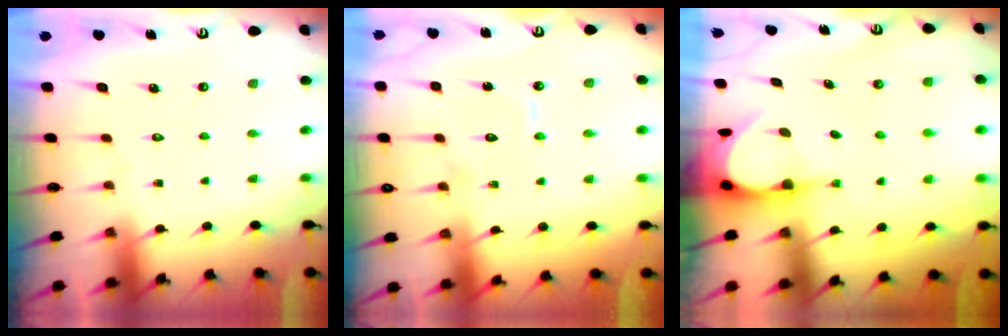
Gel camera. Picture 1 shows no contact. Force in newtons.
{"total": 7.7, "press": 7.7, "slide": 0.7}
{"total": 4.0, "press": 4.0, "slide": 0.3}